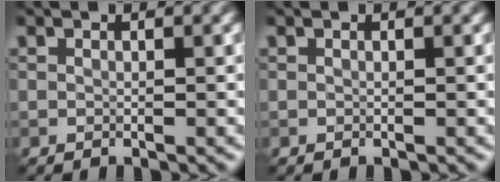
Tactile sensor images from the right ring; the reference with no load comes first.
{"total": 0.0}